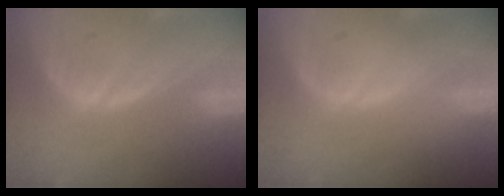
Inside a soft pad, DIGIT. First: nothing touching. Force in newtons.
{"total": 0.0}